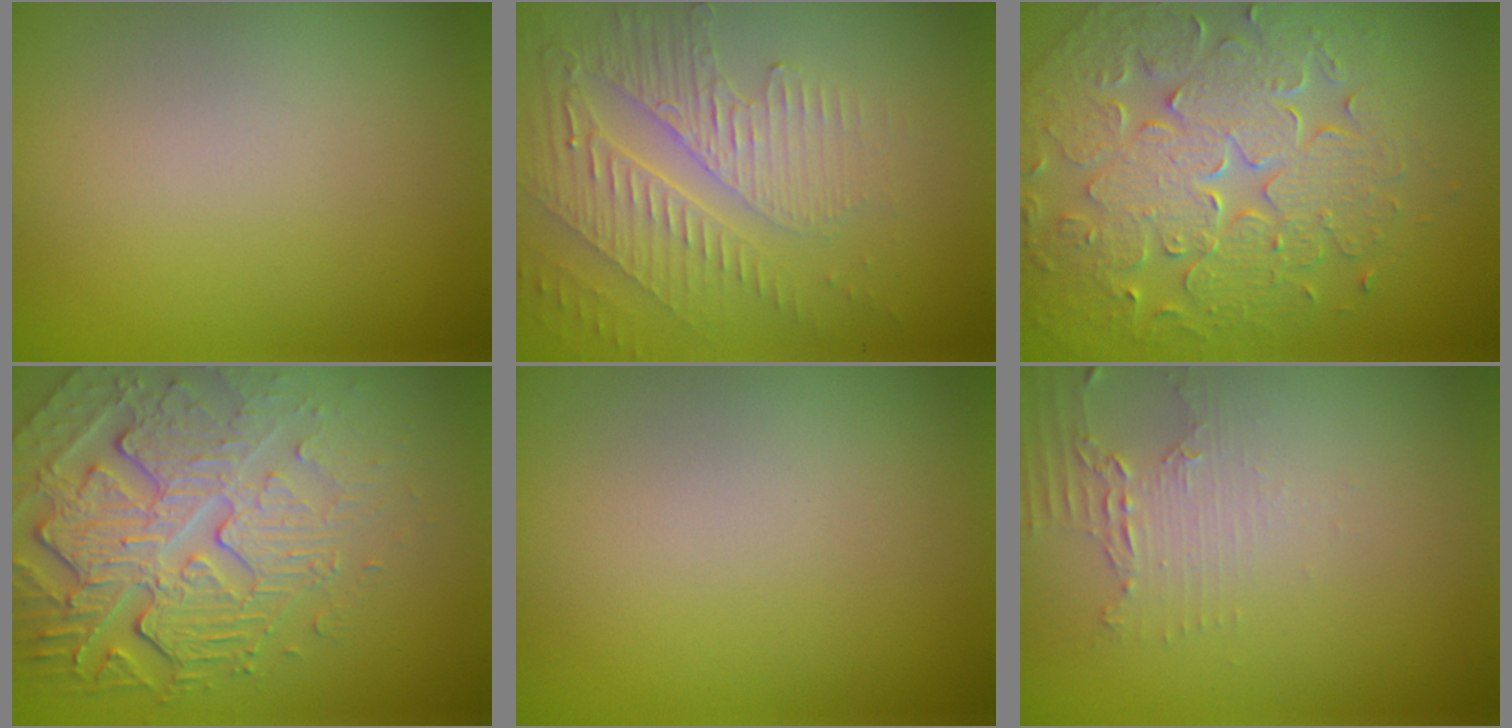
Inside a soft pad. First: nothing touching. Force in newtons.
{"total": 5.6, "press": 3.6, "slide": 4.3}
{"total": 8.9, "press": 6.5, "slide": 6.1}
{"total": 7.6, "press": 5.4, "slide": 5.4}
{"total": 0.0}
{"total": 2.0, "press": 1.5, "slide": 1.3}